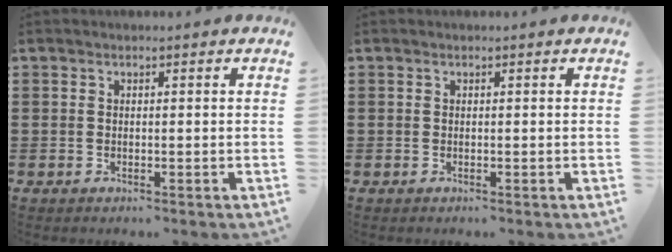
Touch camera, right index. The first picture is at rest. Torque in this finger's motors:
{"motor_torque": [0.30, 0.21, 0.00, 0.00]}